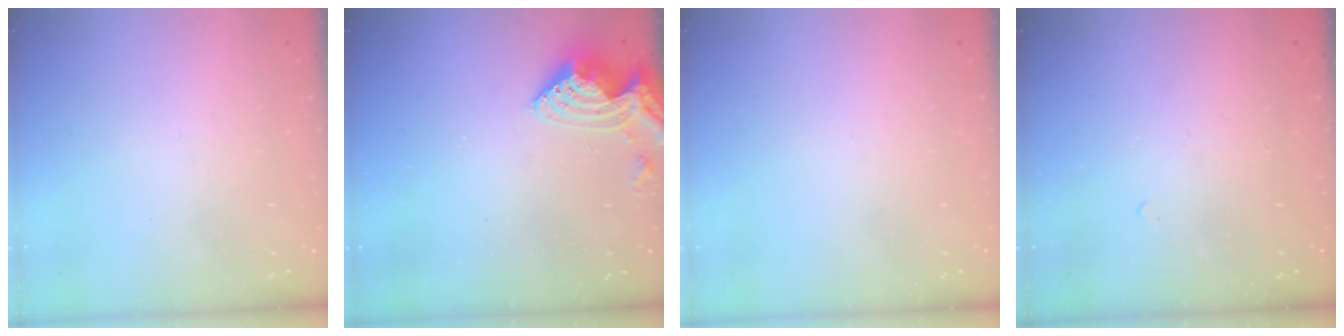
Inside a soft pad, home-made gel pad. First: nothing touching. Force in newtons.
{"total": 9.1, "press": 9.0, "slide": 1.0}
{"total": 0.0}
{"total": 4.4, "press": 4.4, "slide": 0.7}